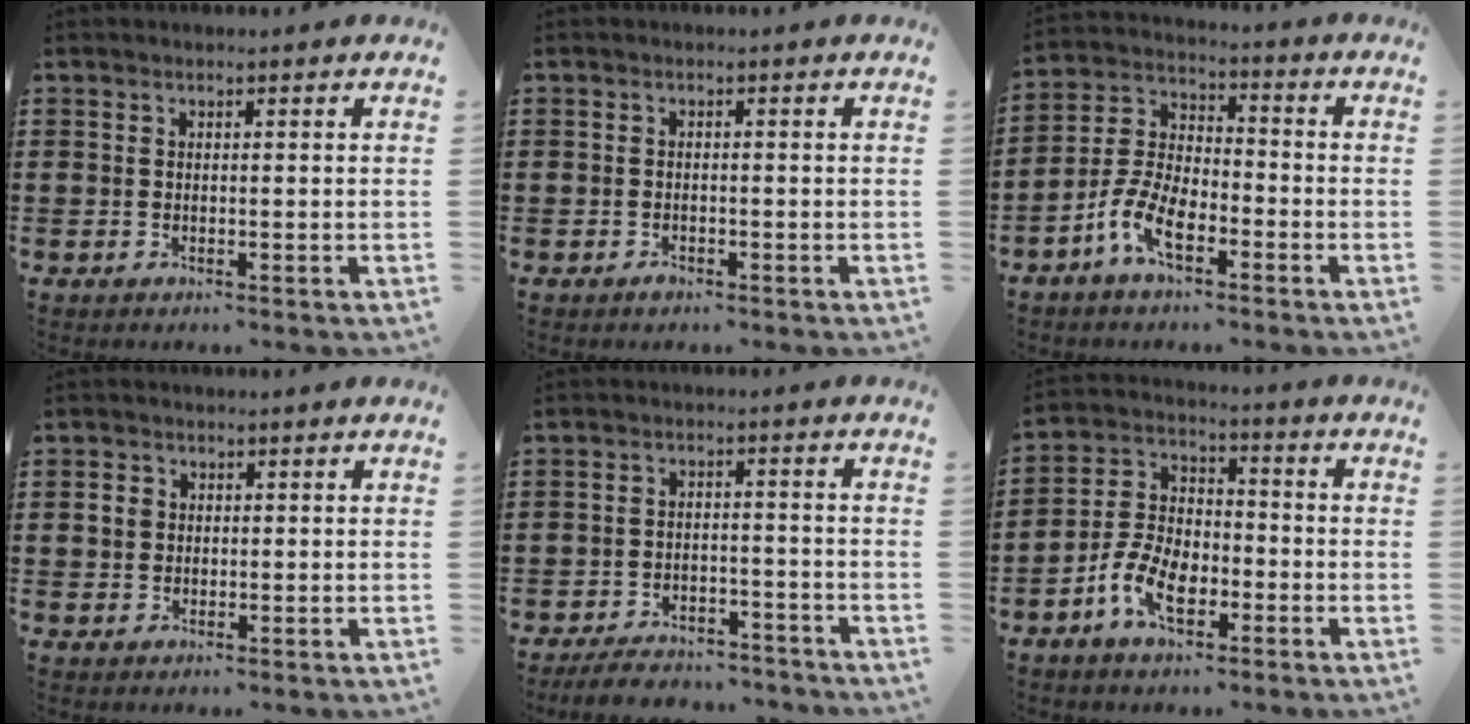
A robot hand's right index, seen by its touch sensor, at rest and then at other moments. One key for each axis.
{"total": 0.9, "fx": -0.8, "fy": 0.3, "fz": 0.4, "tx": -0.011, "ty": -0.005, "tz": -0.014}
{"total": 7.9, "fx": -4.3, "fy": 3.5, "fz": 5.6, "tx": -0.143, "ty": -0.002, "tz": -0.088}
{"total": 1.9, "fx": 0.3, "fy": 1.6, "fz": 0.9, "tx": -0.024, "ty": 0.008, "tz": 0.005}
{"total": 4.4, "fx": -4.2, "fy": 0.7, "fz": 0.8, "tx": -0.022, "ty": 0.003, "tz": -0.086}
{"total": 8.3, "fx": -3.7, "fy": 4.6, "fz": 5.7, "tx": -0.139, "ty": 0.004, "tz": -0.074}